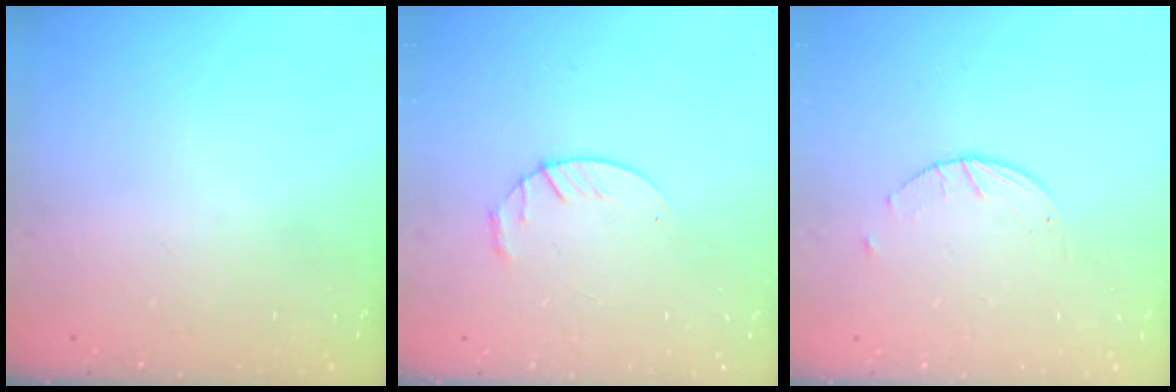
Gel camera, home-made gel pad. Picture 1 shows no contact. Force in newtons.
{"total": 4.3, "press": 4.2, "slide": 0.6}
{"total": 2.6, "press": 2.6, "slide": 0.4}